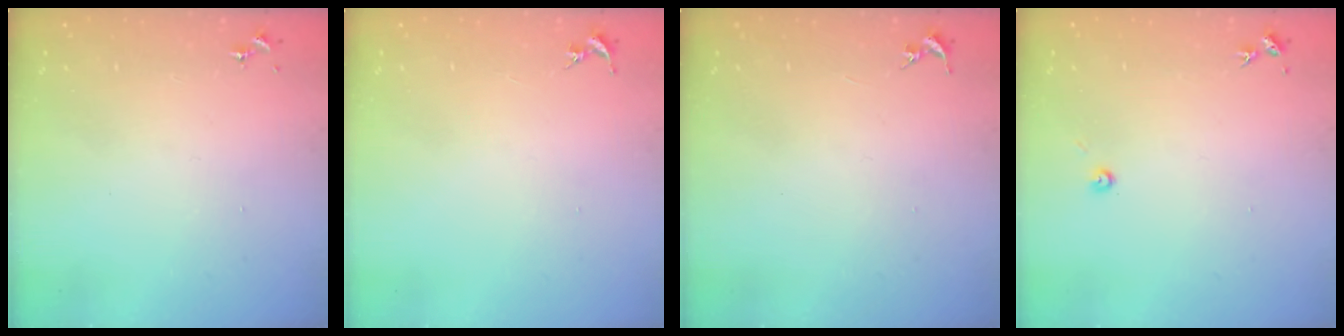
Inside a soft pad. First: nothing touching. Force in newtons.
{"total": 0.0}
{"total": 0.0}
{"total": 2.7, "press": 2.7, "slide": 0.2}